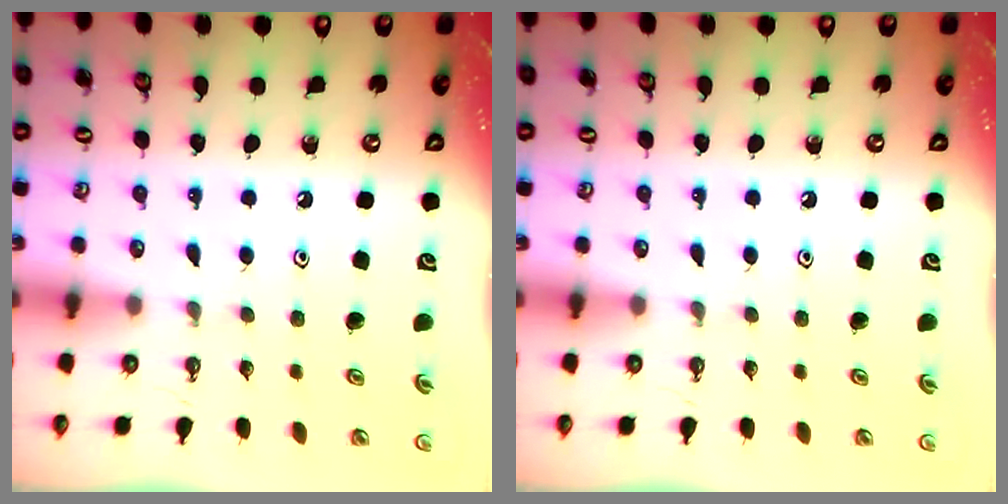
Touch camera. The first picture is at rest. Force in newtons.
{"total": 0.0}